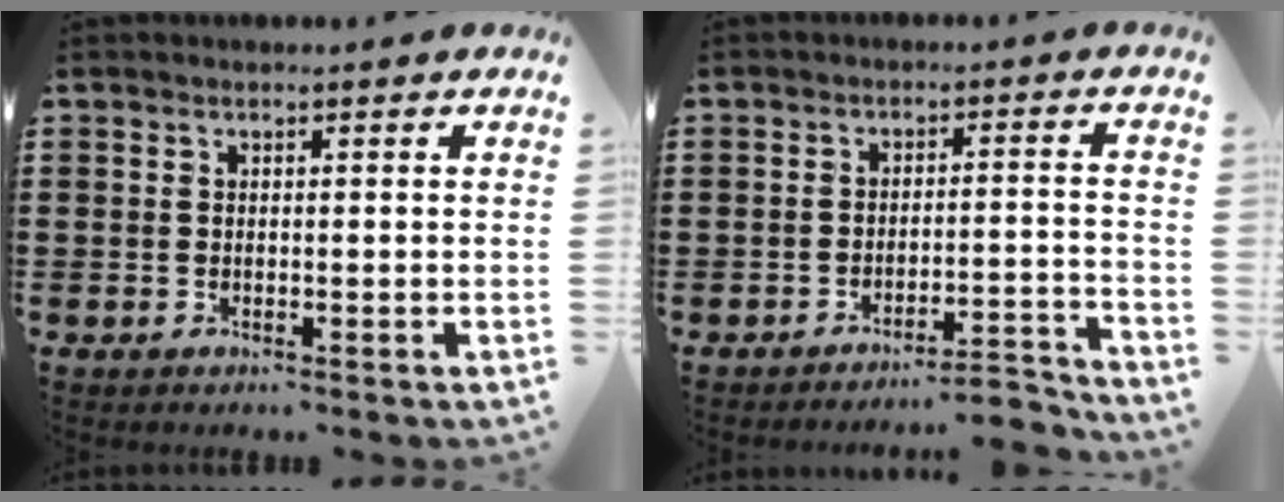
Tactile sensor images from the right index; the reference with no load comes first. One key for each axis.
{"total": 2.5, "fx": -2.4, "fy": -0.2, "fz": 0.5, "tx": -0.012, "ty": -0.004, "tz": -0.050}